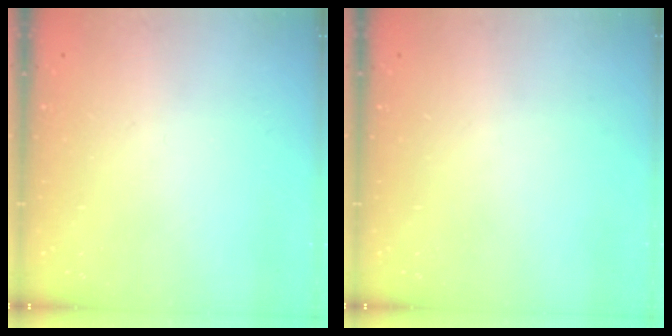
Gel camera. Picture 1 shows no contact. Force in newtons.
{"total": 0.0}